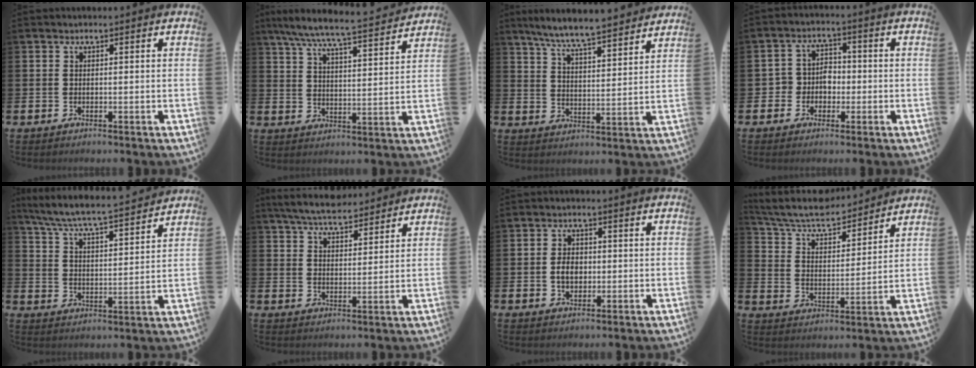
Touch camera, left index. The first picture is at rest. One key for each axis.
{"total": 7.9, "fx": 7.3, "fy": 0.3, "fz": 3.0, "tx": -0.077, "ty": -0.052, "tz": 0.125}
{"total": 7.7, "fx": 7.3, "fy": 0.1, "fz": 2.4, "tx": -0.073, "ty": -0.047, "tz": 0.129}
{"total": 3.6, "fx": -1.2, "fy": 3.3, "fz": 0.8, "tx": -0.022, "ty": 0.004, "tz": -0.033}
{"total": 7.0, "fx": 6.6, "fy": 0.0, "fz": 2.1, "tx": -0.069, "ty": -0.052, "tz": 0.113}
{"total": 6.3, "fx": 6.0, "fy": 1.1, "fz": 1.5, "tx": -0.039, "ty": -0.027, "tz": 0.106}
{"total": 3.2, "fx": -0.2, "fy": 2.5, "fz": 2.1, "tx": -0.019, "ty": 0.000, "tz": -0.012}
{"total": 7.5, "fx": 6.9, "fy": 1.6, "fz": 2.4, "tx": -0.076, "ty": -0.049, "tz": 0.119}